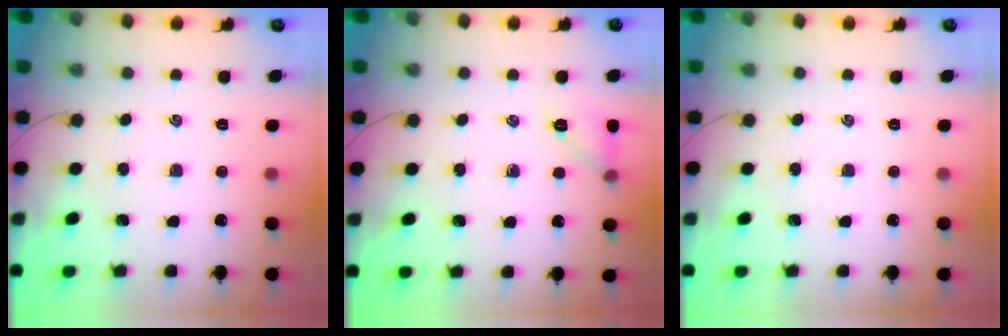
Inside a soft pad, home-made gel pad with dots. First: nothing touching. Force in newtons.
{"total": 6.9, "press": 6.8, "slide": 1.3}
{"total": 0.0}